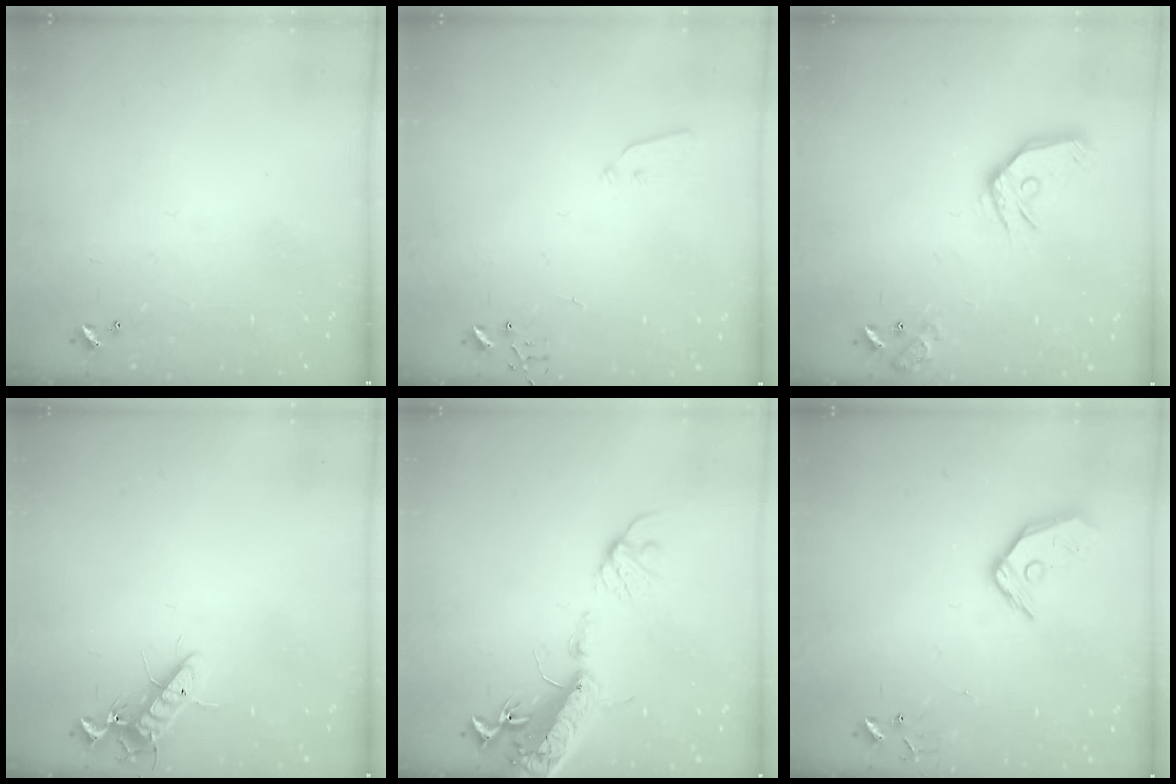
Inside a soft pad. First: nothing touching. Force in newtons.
{"total": 3.5, "press": 3.4, "slide": 0.6}
{"total": 14.0, "press": 13.8, "slide": 1.9}
{"total": 12.1, "press": 11.9, "slide": 2.0}
{"total": 17.9, "press": 17.4, "slide": 4.2}
{"total": 12.4, "press": 12.2, "slide": 2.1}